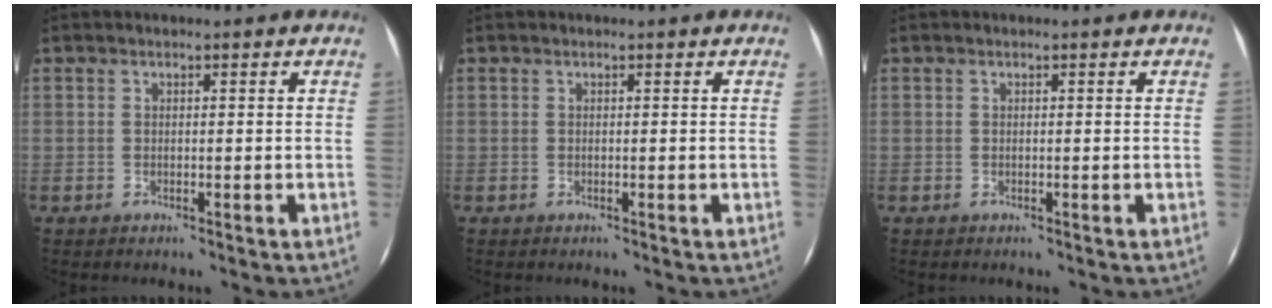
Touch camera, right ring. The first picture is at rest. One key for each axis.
{"total": 0.0}
{"total": 0.0}